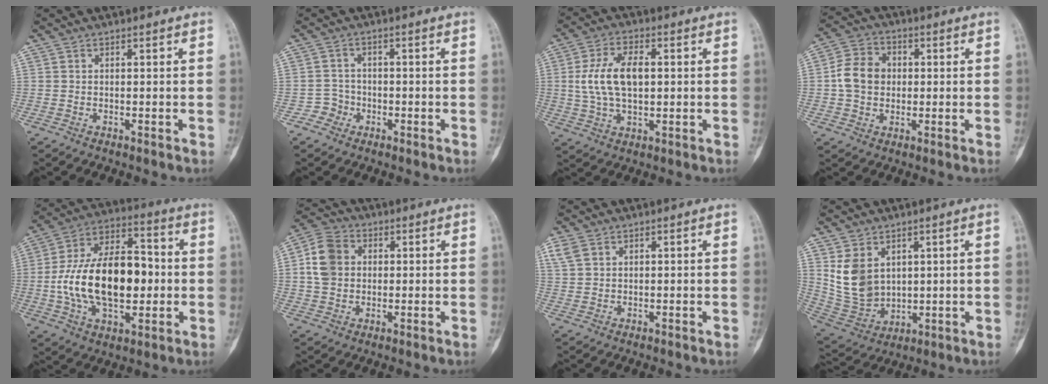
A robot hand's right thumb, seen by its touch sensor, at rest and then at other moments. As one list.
[{"total": 2.8, "force": [-1.4, 2.5, -0.3], "torque": [0.021, 0.012, -0.034]}, {"total": 11.1, "force": [1.2, 5.9, 9.3], "torque": [-0.180, 0.007, 0.024]}, {"total": 8.4, "force": [0.2, 7.0, 4.8], "torque": [-0.071, 0.016, -0.005]}, {"total": 22.4, "force": [-1.4, 12.8, 18.3], "torque": [-0.310, 0.031, -0.019]}, {"total": 9.2, "force": [1.2, 7.5, 5.3], "torque": [-0.089, 0.014, 0.014]}, {"total": 3.3, "force": [1.8, 2.1, 1.7], "torque": [-0.043, 0.006, 0.047]}, {"total": 10.5, "force": [3.4, 7.8, 6.2], "torque": [-0.101, -0.019, 0.096]}]